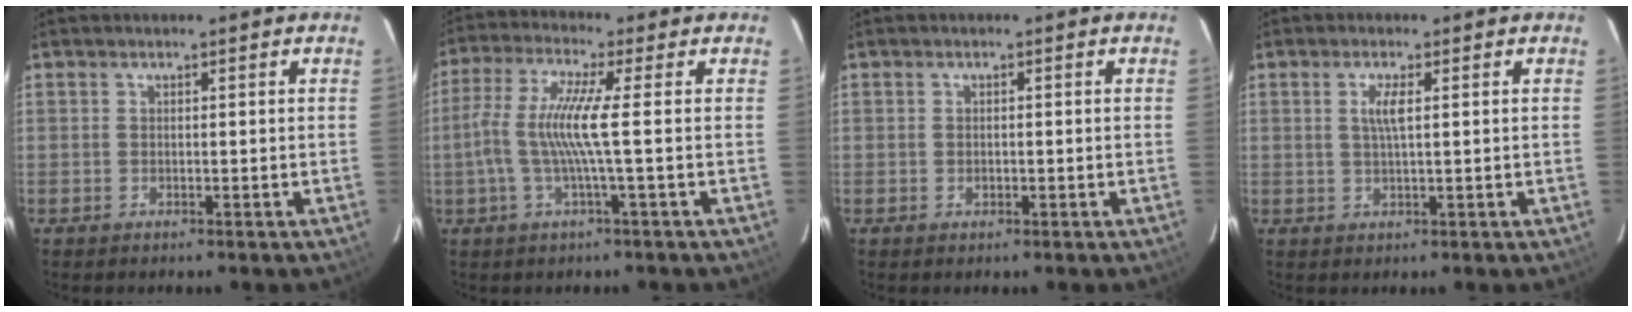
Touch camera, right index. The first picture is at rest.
{"total": 8.4, "force": [-1.1, -0.8, 8.3], "torque": [-0.175, 0.000, -0.019]}
{"total": 1.0, "force": [-0.2, 0.8, 0.6], "torque": [-0.009, 0.002, -0.003]}
{"total": 2.9, "force": [0.7, 0.3, 2.8], "torque": [-0.056, -0.001, 0.014]}